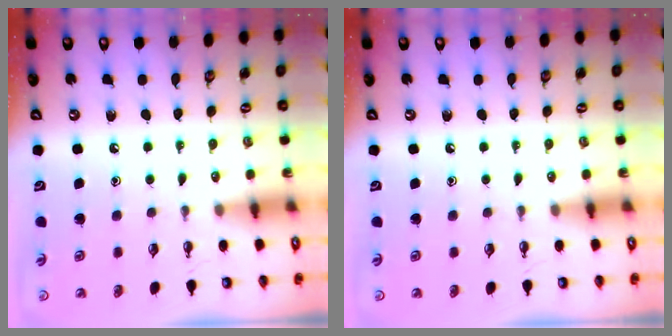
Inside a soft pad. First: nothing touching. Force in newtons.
{"total": 0.0}